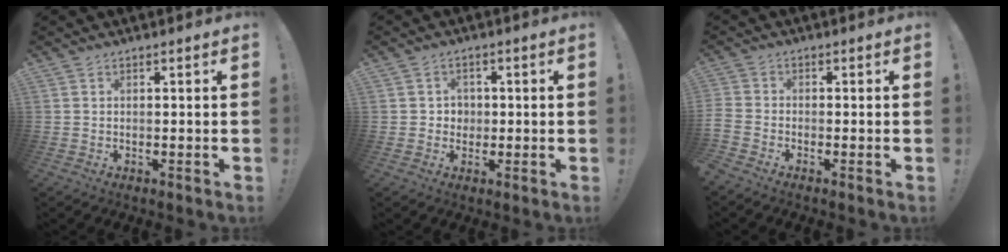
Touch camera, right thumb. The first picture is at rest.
{"total": 3.4, "force": [0.2, 3.4, 0.8], "torque": [-0.013, 0.000, 0.002]}
{"total": 2.4, "force": [-1.6, 1.2, 1.4], "torque": [-0.035, -0.002, -0.033]}